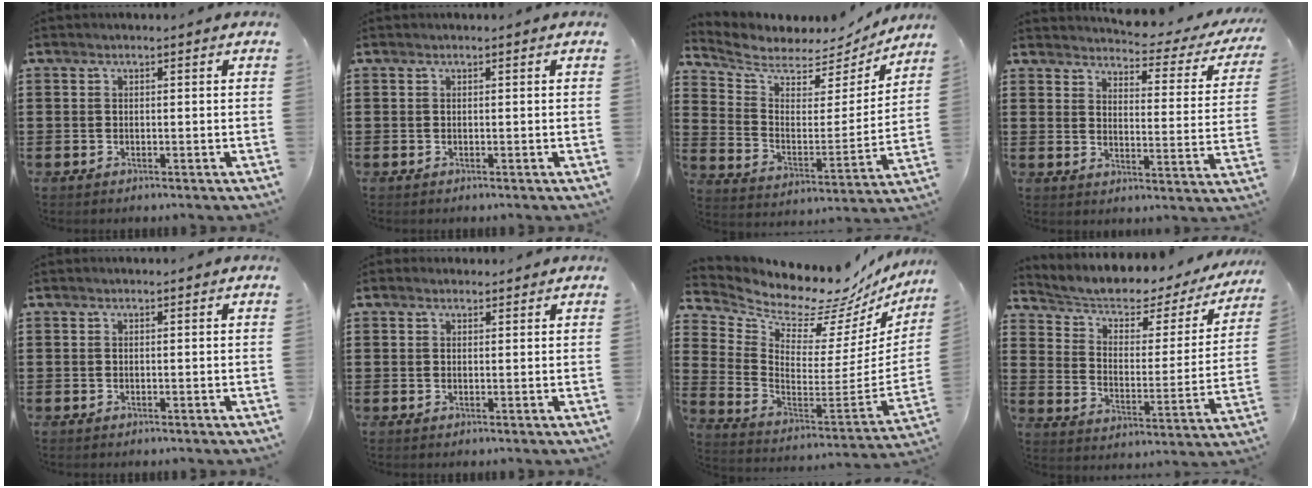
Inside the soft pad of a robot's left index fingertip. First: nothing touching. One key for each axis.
{"total": 0.0}
{"total": 5.6, "fx": 5.0, "fy": 2.3, "fz": 0.9, "tx": -0.056, "ty": -0.041, "tz": 0.084}
{"total": 3.0, "fx": 2.9, "fy": 0.0, "fz": 0.9, "tx": -0.029, "ty": -0.032, "tz": 0.040}
{"total": 0.0}
{"total": 1.1, "fx": 1.0, "fy": 0.5, "fz": 0.2, "tx": -0.006, "ty": 0.003, "tz": 0.020}
{"total": 7.3, "fx": 6.9, "fy": 1.7, "fz": 1.5, "tx": -0.061, "ty": -0.083, "tz": 0.109}
{"total": 4.1, "fx": 3.1, "fy": 1.9, "fz": 1.9, "tx": -0.057, "ty": -0.028, "tz": 0.044}